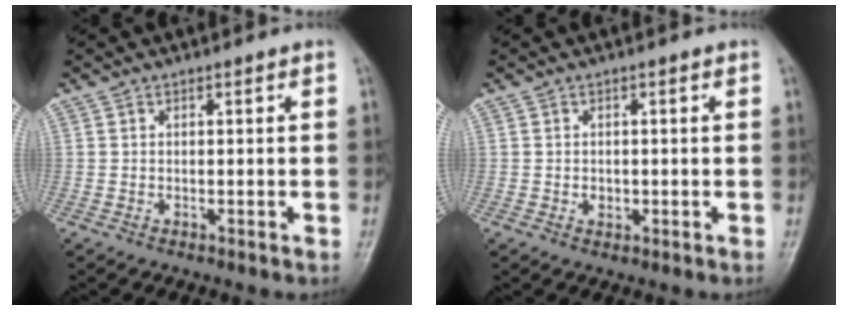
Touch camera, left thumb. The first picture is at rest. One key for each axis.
{"total": 1.7, "fx": -0.3, "fy": 1.4, "fz": 0.9, "tx": -0.004, "ty": 0.002, "tz": -0.004}